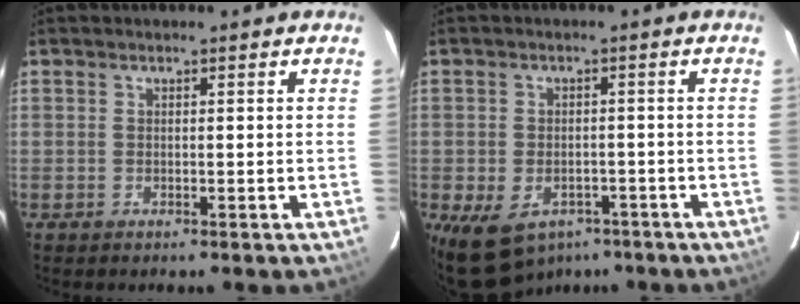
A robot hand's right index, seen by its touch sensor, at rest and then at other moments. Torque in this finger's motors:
{"motor_torque": [1.09, -0.93, 0.36, 0.08]}